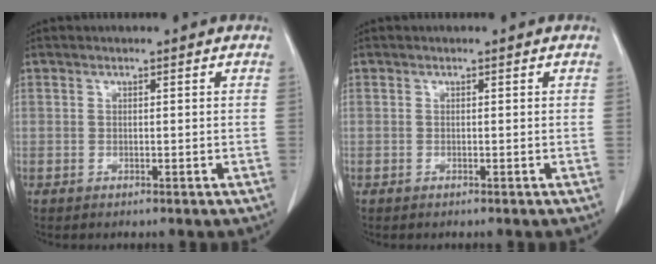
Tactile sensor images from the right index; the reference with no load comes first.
{"total": 0.0}